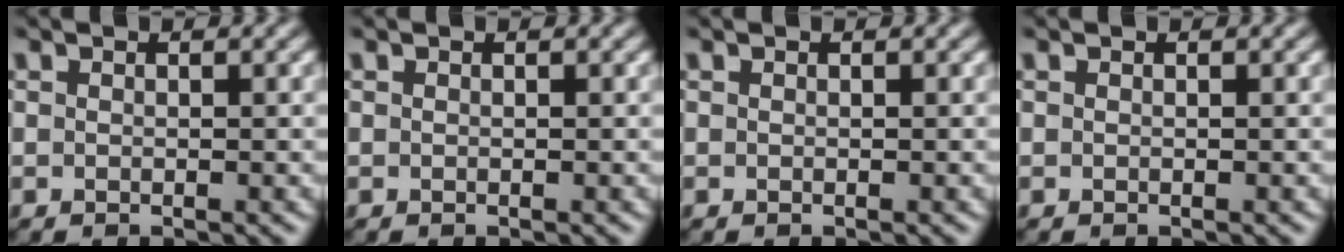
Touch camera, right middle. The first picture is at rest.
{"total": 0.0}
{"total": 0.0}
{"total": 0.0}